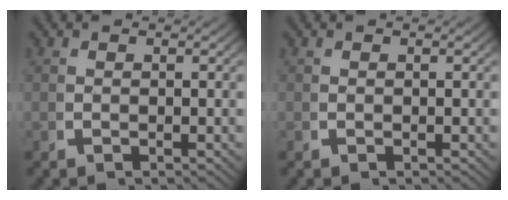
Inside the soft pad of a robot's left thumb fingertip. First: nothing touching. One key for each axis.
{"total": 0.0}